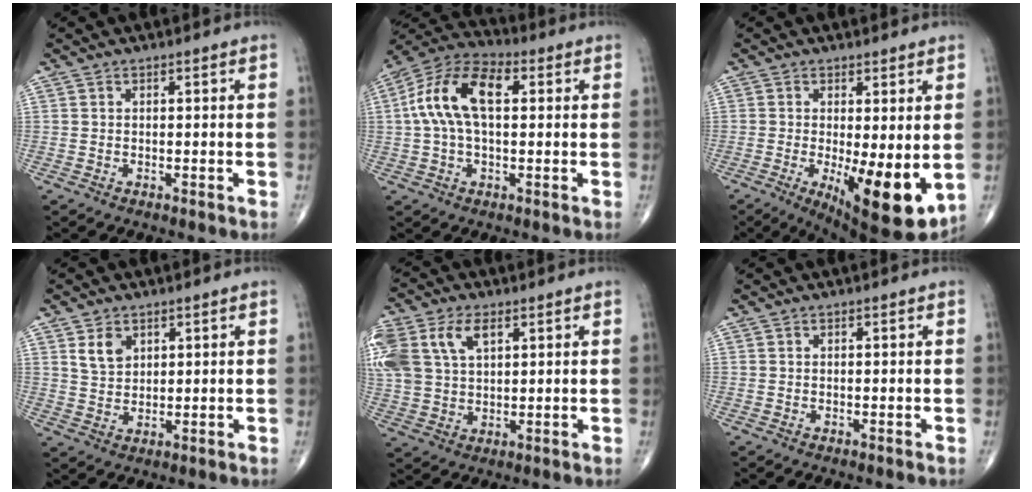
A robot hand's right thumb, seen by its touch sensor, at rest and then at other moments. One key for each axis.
{"total": 13.8, "fx": 2.3, "fy": 7.4, "fz": 11.5, "tx": -0.230, "ty": 0.034, "tz": 0.035}
{"total": 13.0, "fx": -2.2, "fy": 4.1, "fz": 12.1, "tx": -0.177, "ty": -0.031, "tz": -0.020}
{"total": 4.5, "fx": 2.2, "fy": 3.1, "fz": 2.4, "tx": -0.030, "ty": -0.015, "tz": 0.047}
{"total": 17.8, "fx": 6.6, "fy": 11.5, "fz": 11.8, "tx": -0.299, "ty": 0.025, "tz": 0.131}
{"total": 0.0}